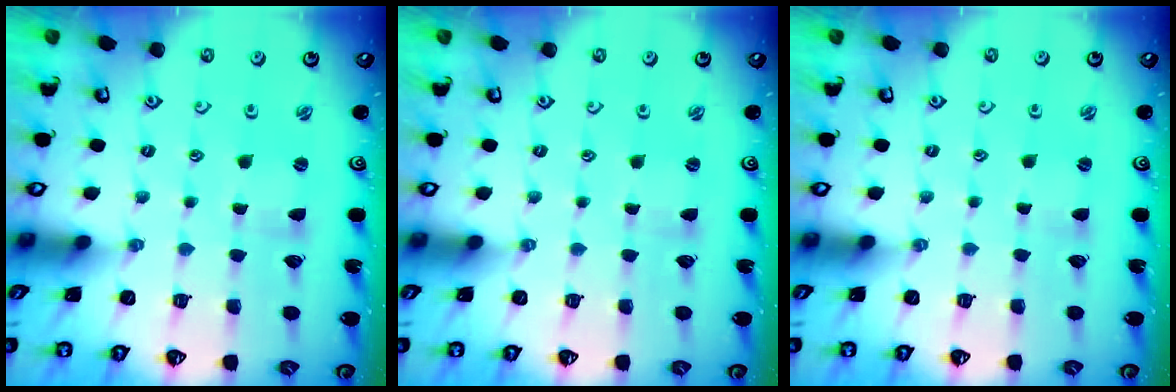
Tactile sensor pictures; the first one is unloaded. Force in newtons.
{"total": 0.0}
{"total": 1.0, "press": 1.0, "slide": 0.3}